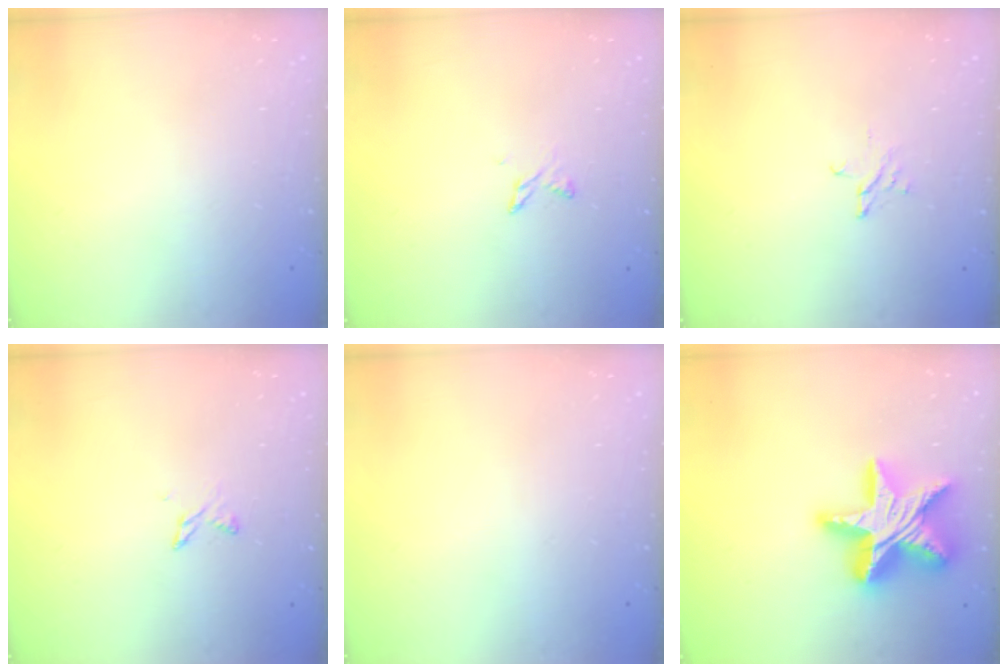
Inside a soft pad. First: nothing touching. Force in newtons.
{"total": 2.5, "press": 2.5, "slide": 0.5}
{"total": 2.1, "press": 2.1, "slide": 0.2}
{"total": 2.5, "press": 2.5, "slide": 0.5}
{"total": 0.0}
{"total": 24.1, "press": 24.0, "slide": 2.3}